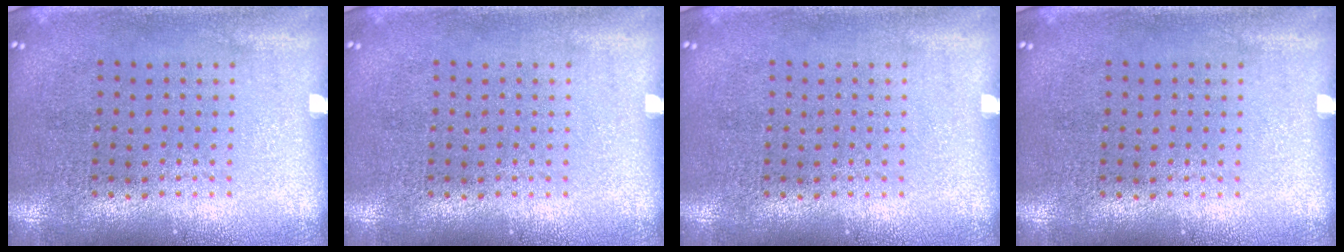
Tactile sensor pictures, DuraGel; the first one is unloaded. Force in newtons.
{"total": 0.0}
{"total": 0.0}
{"total": 0.0}